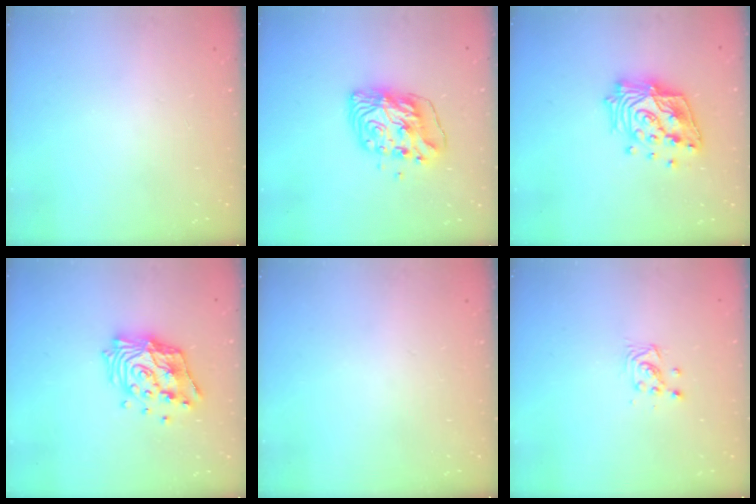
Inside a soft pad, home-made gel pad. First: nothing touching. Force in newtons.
{"total": 10.5, "press": 10.4, "slide": 1.7}
{"total": 18.8, "press": 18.7, "slide": 1.6}
{"total": 16.3, "press": 16.3, "slide": 1.3}
{"total": 0.0}
{"total": 3.8, "press": 3.8, "slide": 0.5}